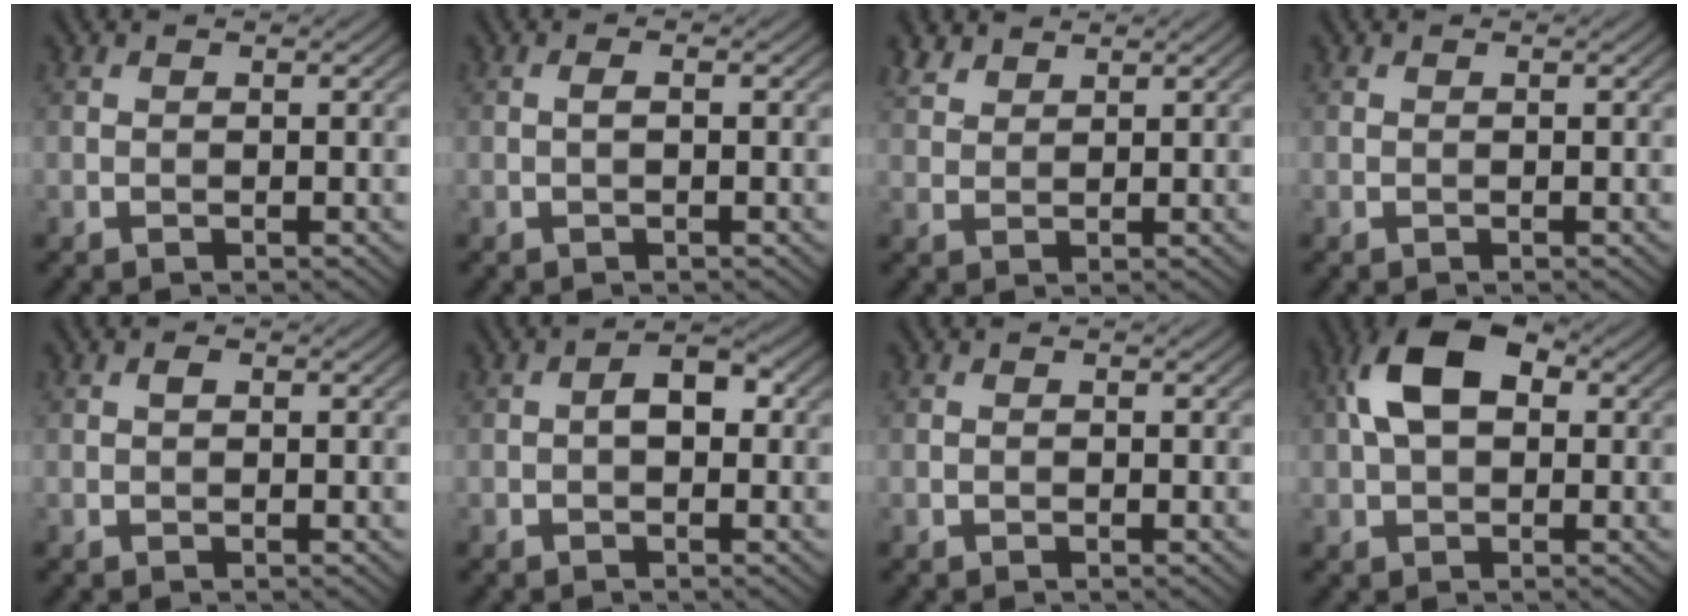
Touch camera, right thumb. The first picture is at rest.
{"total": 0.9, "force": [-0.1, 0.1, 0.9], "torque": [-0.016, 0.002, -0.003]}
{"total": 2.7, "force": [2.2, 1.3, 1.0], "torque": [-0.028, 0.005, 0.051]}
{"total": 0.0}
{"total": 0.7, "force": [0.1, 0.3, 0.5], "torque": [-0.009, 0.002, 0.001]}
{"total": 3.0, "force": [-0.1, 1.7, 2.5], "torque": [-0.039, 0.005, -0.008]}
{"total": 0.0}
{"total": 8.6, "force": [1.6, 5.2, 6.7], "torque": [-0.139, 0.017, 0.018]}